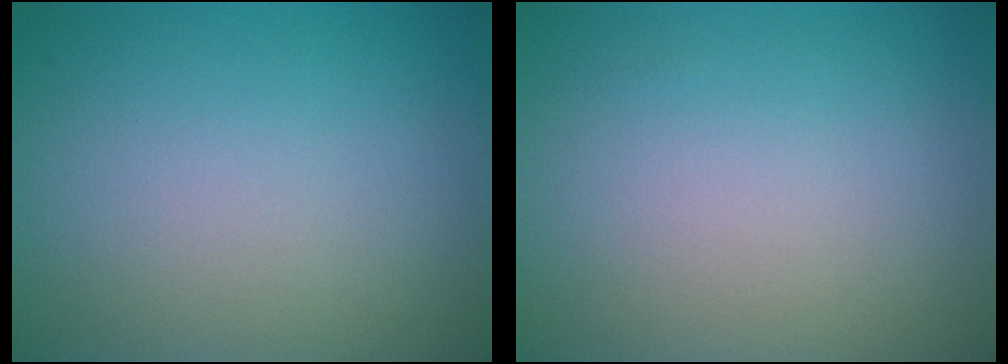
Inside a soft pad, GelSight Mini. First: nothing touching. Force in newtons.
{"total": 0.0}